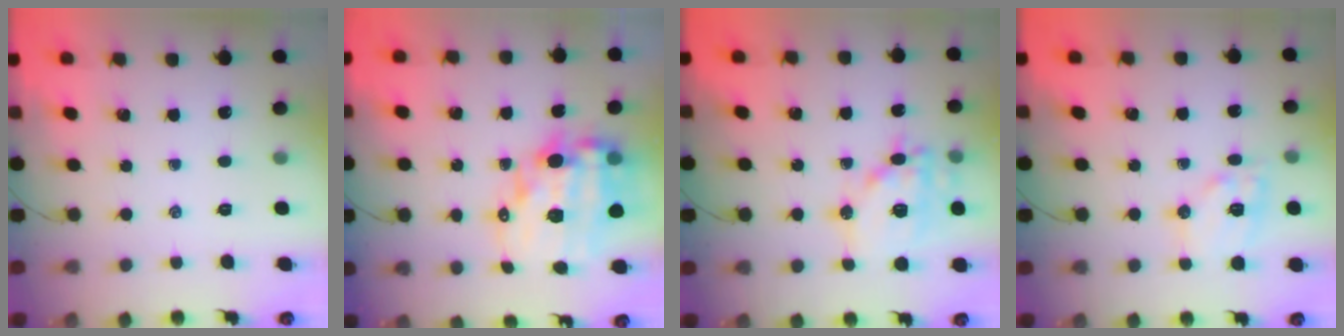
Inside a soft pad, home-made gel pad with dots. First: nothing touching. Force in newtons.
{"total": 16.3, "press": 16.0, "slide": 3.5}
{"total": 15.3, "press": 15.2, "slide": 2.2}
{"total": 11.9, "press": 11.9, "slide": 0.9}